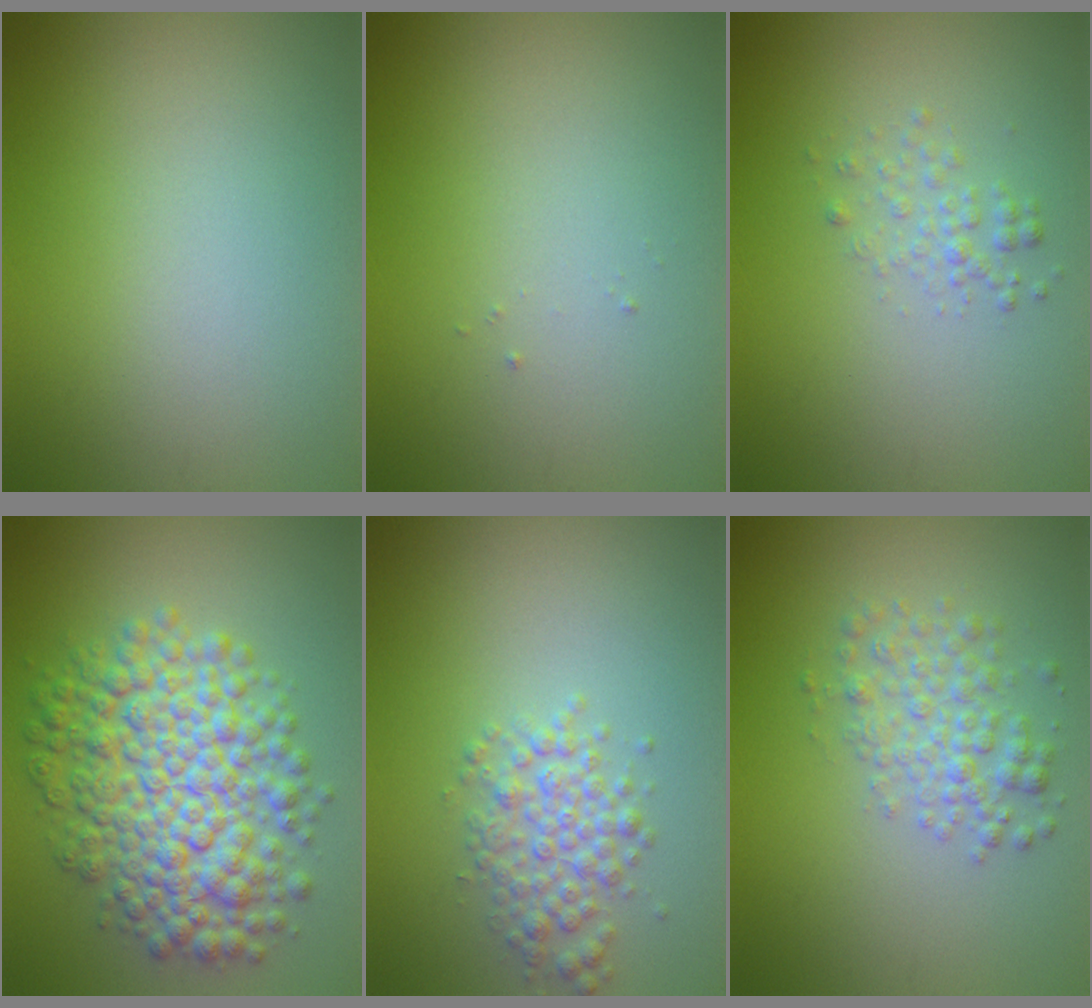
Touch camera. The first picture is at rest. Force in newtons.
{"total": 0.0}
{"total": 1.4, "press": 1.4, "slide": 0.1}
{"total": 8.8, "press": 8.8, "slide": 0.1}
{"total": 3.0, "press": 3.0, "slide": 0.1}
{"total": 3.0, "press": 3.0, "slide": 0.1}